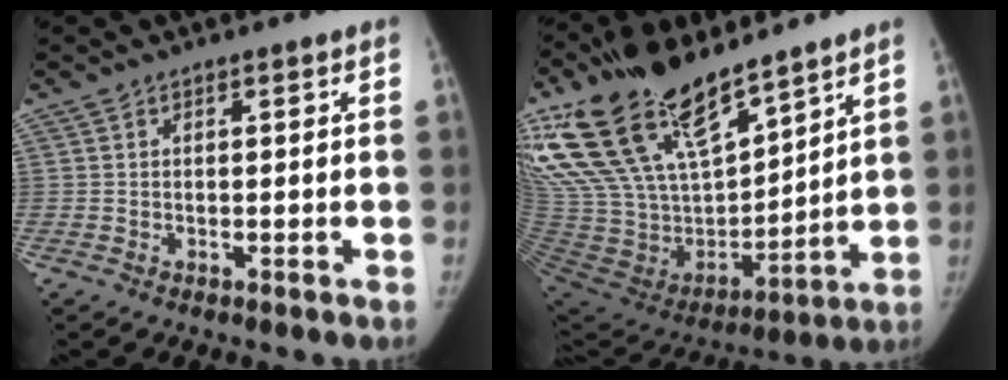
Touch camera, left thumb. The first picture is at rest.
{"total": 28.7, "force": [20.4, 11.5, 16.6], "torque": [-0.311, -0.070, 0.383]}